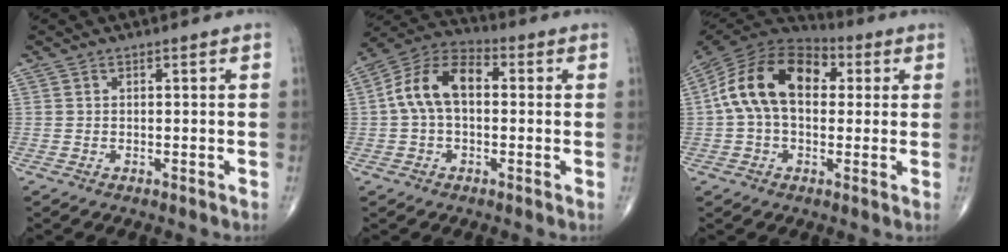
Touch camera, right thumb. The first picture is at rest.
{"total": 11.3, "force": [0.8, 6.8, 9.0], "torque": [-0.167, 0.036, 0.002]}
{"total": 17.3, "force": [2.7, 11.0, 13.0], "torque": [-0.228, 0.038, 0.037]}